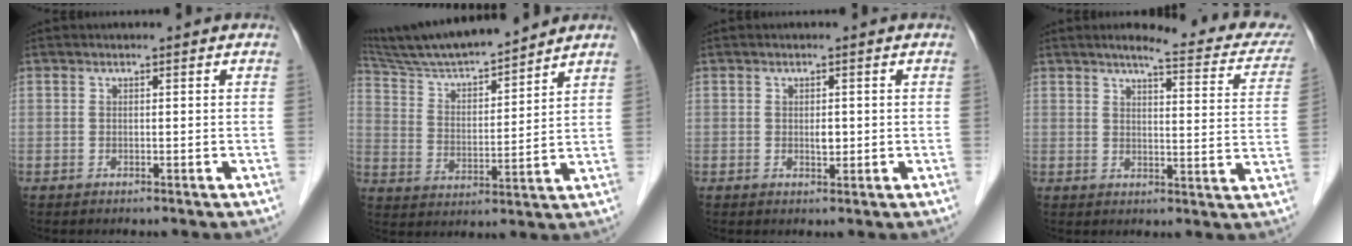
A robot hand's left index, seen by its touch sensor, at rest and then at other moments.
{"total": 14.3, "force": [13.0, 0.5, 5.8], "torque": [-0.107, 0.001, 0.229]}
{"total": 1.2, "force": [-0.4, 0.6, 1.0], "torque": [-0.016, -0.007, -0.005]}
{"total": 14.2, "force": [11.9, 2.4, 7.3], "torque": [-0.070, -0.016, 0.120]}